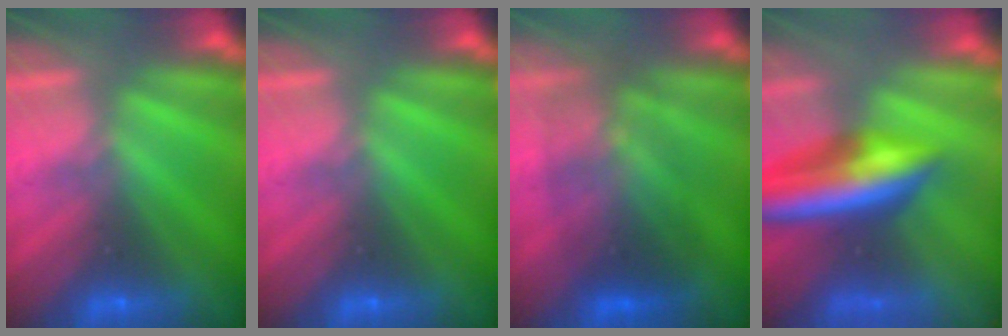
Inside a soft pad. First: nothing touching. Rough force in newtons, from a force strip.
{"total": 0.0}
{"total": 3.7}
{"total": 10.8}